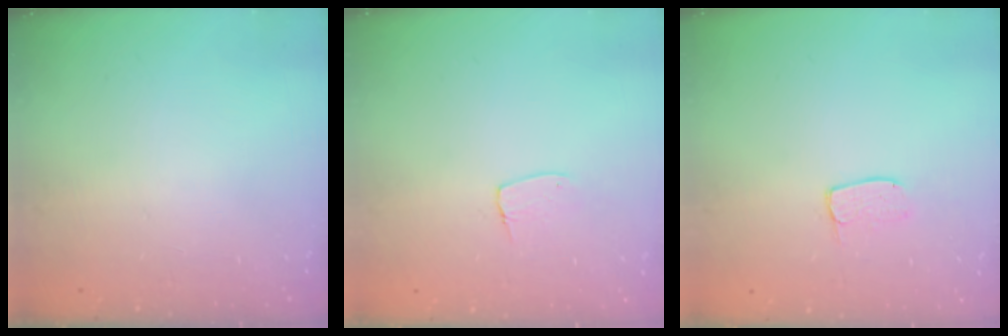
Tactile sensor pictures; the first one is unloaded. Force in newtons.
{"total": 4.6, "press": 4.6, "slide": 0.3}
{"total": 4.9, "press": 4.8, "slide": 0.4}